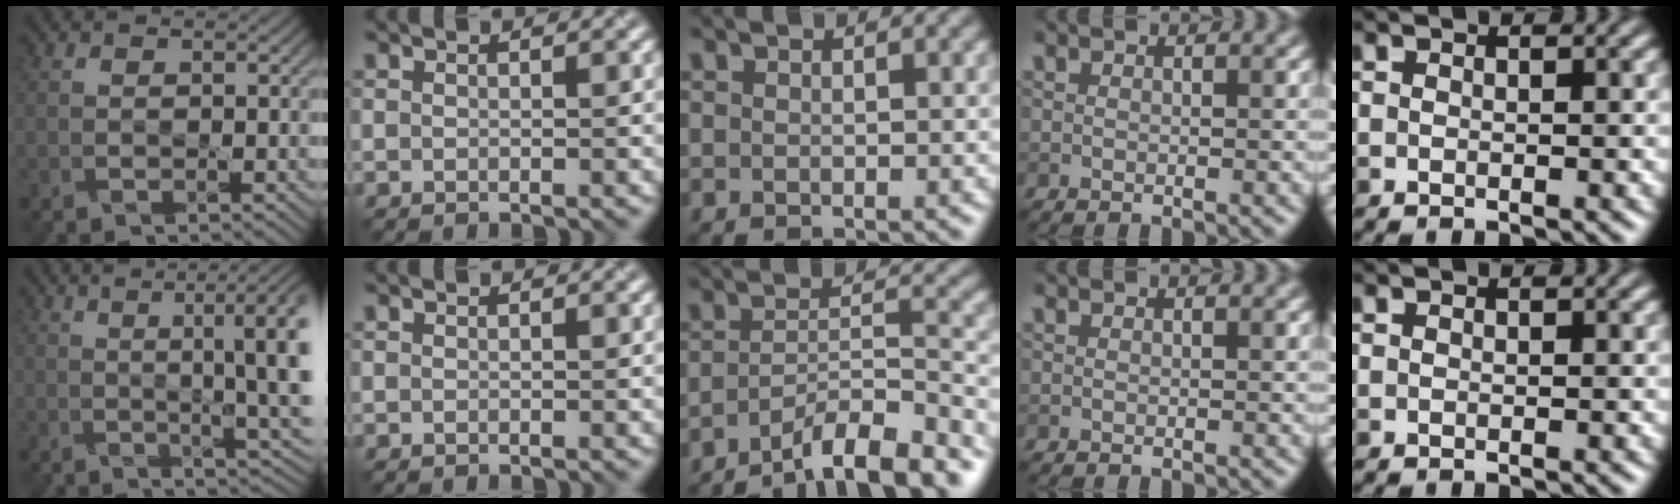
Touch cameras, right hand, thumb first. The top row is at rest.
{"thumb": {"total": 10.0, "force": [1.3, 1.9, 9.7], "torque": [-0.116, 0.016, 0.022]}, "middle": {"total": 7.5, "force": [-5.6, 1.6, 4.8], "torque": [-0.070, 0.004, -0.094]}}